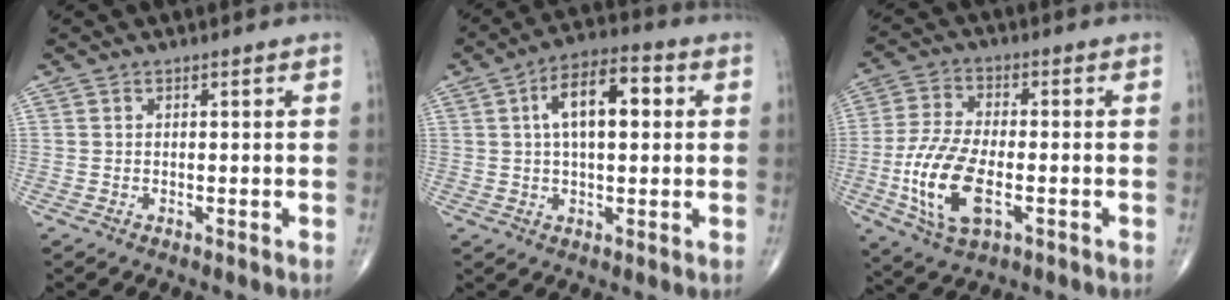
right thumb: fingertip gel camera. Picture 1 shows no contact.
{"total": 11.3, "force": [2.4, 5.3, 9.7], "torque": [-0.152, 0.020, 0.032]}
{"total": 13.6, "force": [-3.5, 6.4, 11.5], "torque": [-0.242, 0.006, -0.062]}